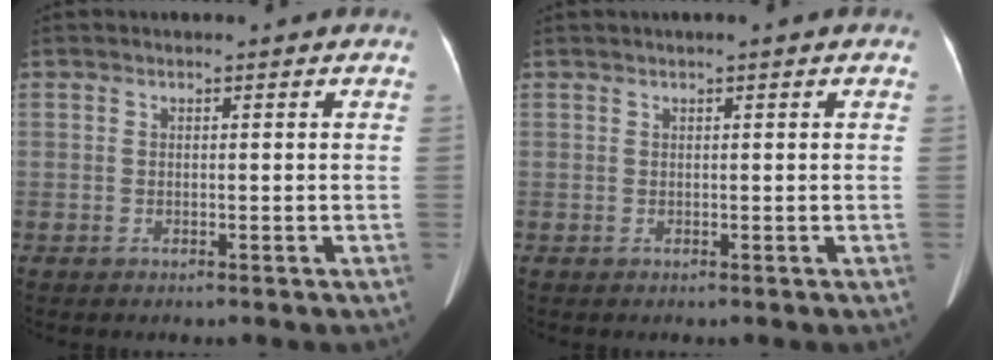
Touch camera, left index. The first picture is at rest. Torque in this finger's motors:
{"motor_torque": [1.02, -1.12, 0.24, 0.04]}